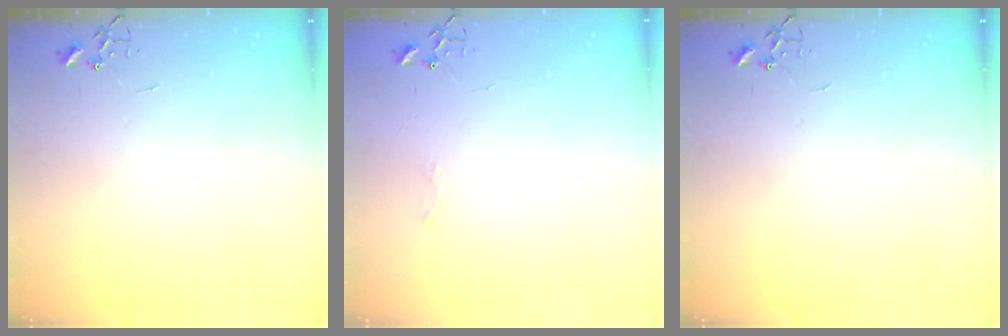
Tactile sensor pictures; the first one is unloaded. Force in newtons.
{"total": 2.5, "press": 2.5, "slide": 0.4}
{"total": 0.0}